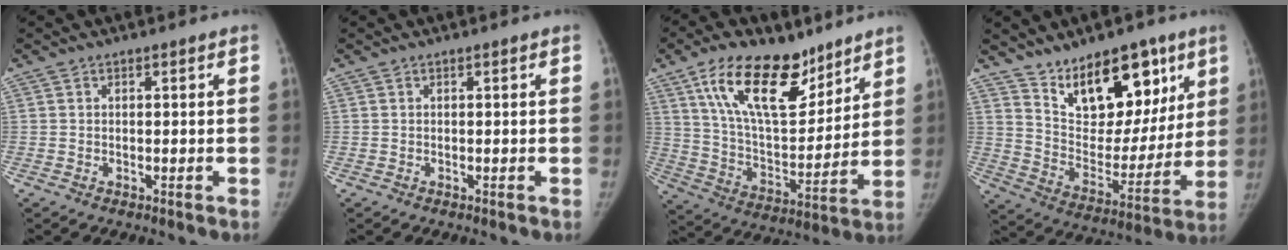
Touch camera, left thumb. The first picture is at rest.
{"total": 0.0}
{"total": 20.6, "force": [12.6, 9.9, 13.0], "torque": [-0.183, -0.060, 0.229]}
{"total": 19.5, "force": [12.0, 10.3, 11.4], "torque": [-0.109, -0.071, 0.204]}